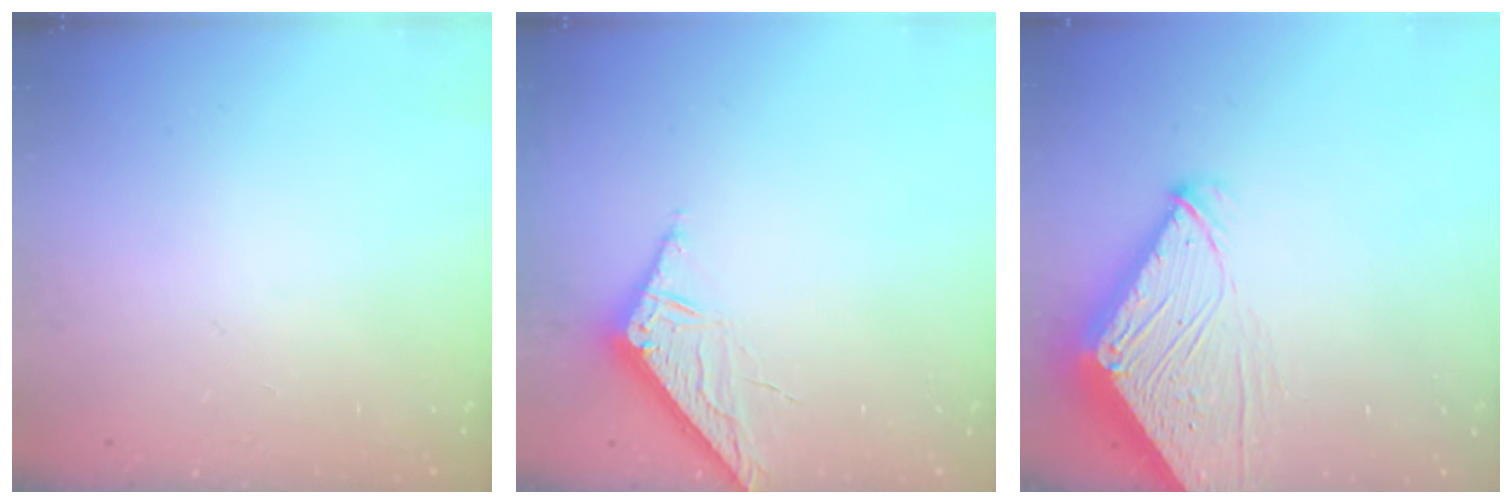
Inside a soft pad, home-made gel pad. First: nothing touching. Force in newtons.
{"total": 6.6, "press": 6.6, "slide": 0.1}
{"total": 7.1, "press": 7.1, "slide": 0.8}